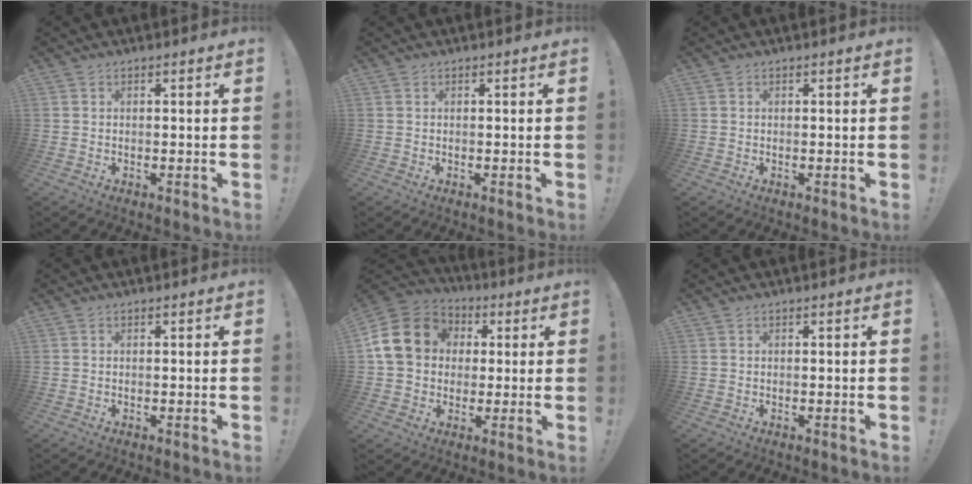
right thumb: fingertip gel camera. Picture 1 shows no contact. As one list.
[{"total": 0.0}, {"total": 0.0}, {"total": 0.0}, {"total": 16.8, "force": [3.5, 13.9, 8.7], "torque": [-0.145, 0.013, 0.077]}, {"total": 0.0}]